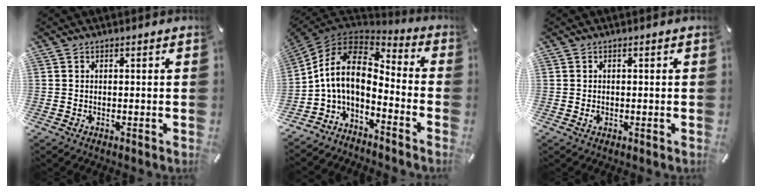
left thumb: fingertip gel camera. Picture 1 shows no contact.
{"total": 11.4, "force": [-0.6, 7.0, 9.0], "torque": [-0.196, 0.000, -0.015]}
{"total": 0.9, "force": [-0.1, 0.7, 0.5], "torque": [-0.012, 0.002, -0.002]}